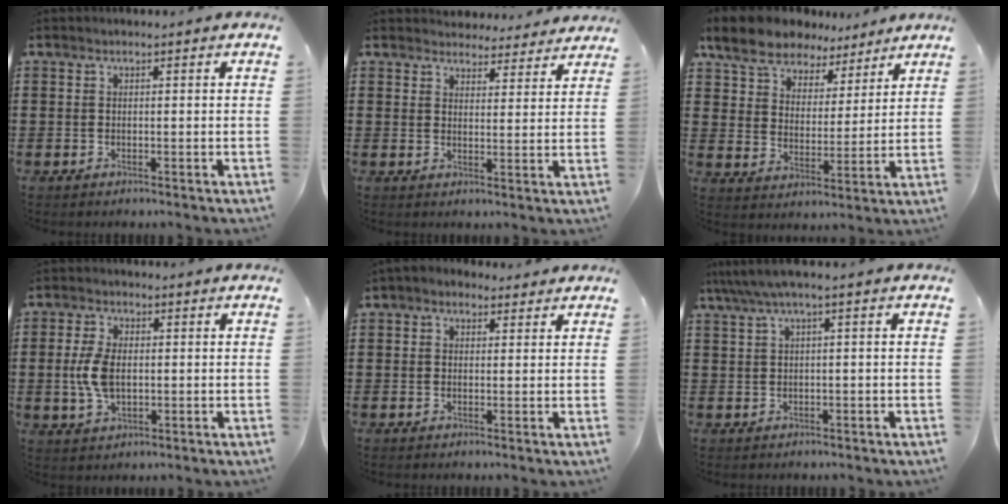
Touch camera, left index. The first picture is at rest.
{"total": 4.1, "force": [4.1, 0.7, 0.2], "torque": [-0.012, -0.021, 0.074]}
{"total": 9.0, "force": [7.7, 4.0, 2.6], "torque": [-0.091, -0.027, 0.143]}
{"total": 6.1, "force": [0.2, 3.4, 5.0], "torque": [-0.126, 0.000, -0.004]}
{"total": 1.9, "force": [1.3, 1.3, 0.5], "torque": [-0.016, 0.010, 0.023]}
{"total": 2.2, "force": [0.0, 0.2, 2.2], "torque": [-0.047, -0.005, -0.005]}